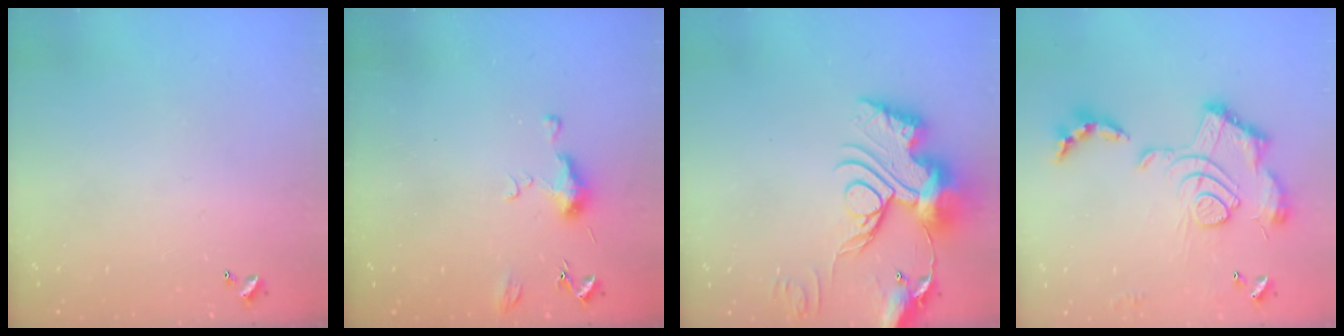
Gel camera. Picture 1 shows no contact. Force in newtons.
{"total": 5.9, "press": 5.8, "slide": 0.9}
{"total": 18.7, "press": 18.6, "slide": 1.7}
{"total": 2.4, "press": 1.9, "slide": 1.5}